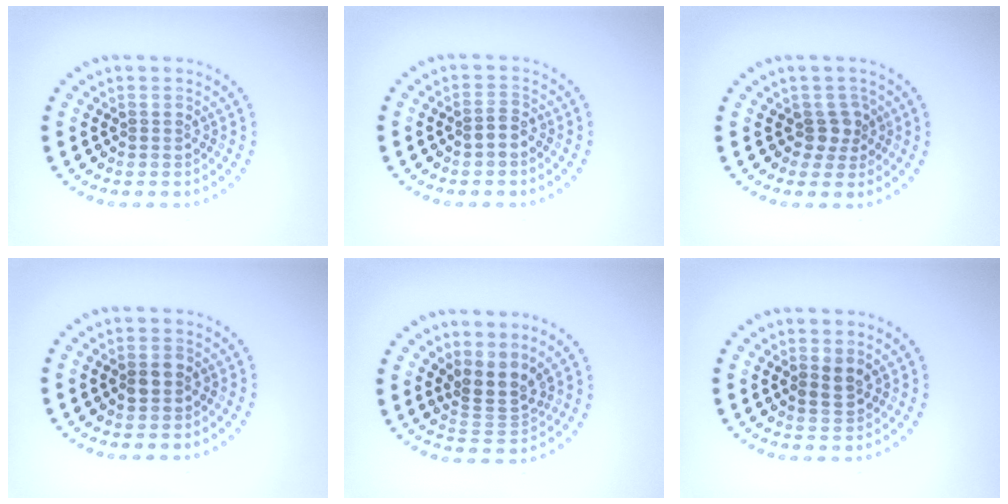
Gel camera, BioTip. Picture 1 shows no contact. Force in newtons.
{"total": 1.2, "press": 1.2, "slide": 0.4}
{"total": 1.8, "press": 1.3, "slide": 1.2}
{"total": 1.4, "press": 1.4, "slide": 0.1}
{"total": 3.1, "press": 2.2, "slide": 2.1}
{"total": 1.8, "press": 1.6, "slide": 0.7}